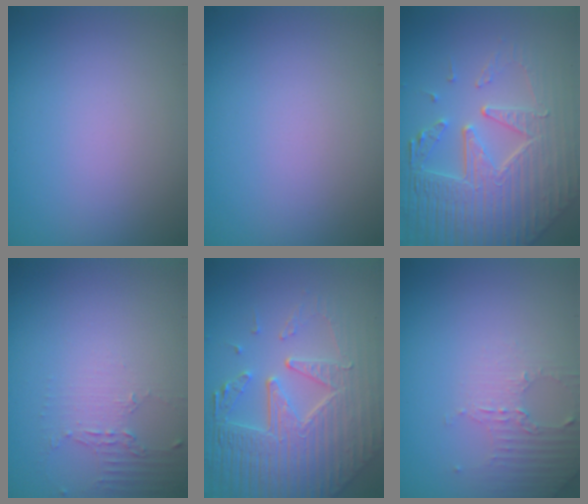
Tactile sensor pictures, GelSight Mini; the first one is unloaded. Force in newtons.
{"total": 0.0}
{"total": 8.8, "press": 6.1, "slide": 6.4}
{"total": 2.0, "press": 1.5, "slide": 1.4}
{"total": 8.8, "press": 6.1, "slide": 6.4}
{"total": 2.6, "press": 2.5, "slide": 0.7}